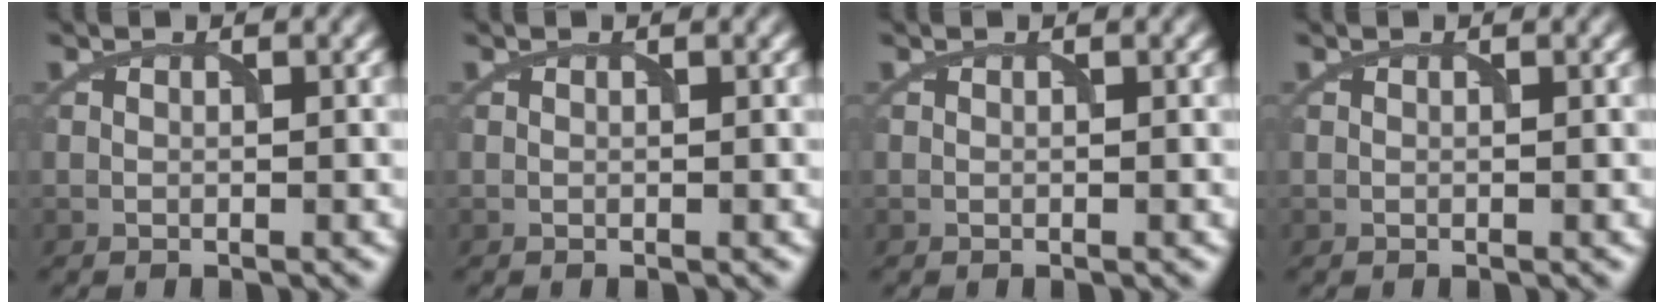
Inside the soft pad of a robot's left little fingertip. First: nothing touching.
{"total": 0.0}
{"total": 0.0}
{"total": 0.0}